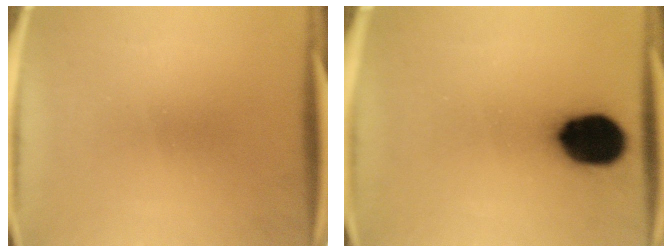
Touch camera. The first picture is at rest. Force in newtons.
{"total": 16.0}